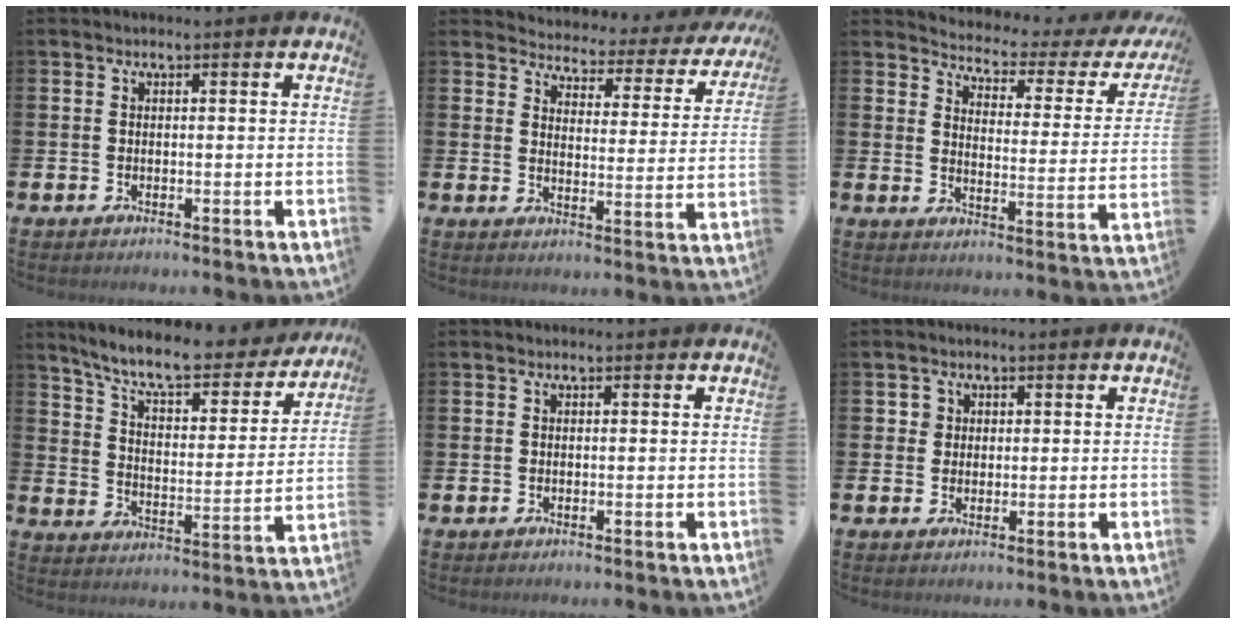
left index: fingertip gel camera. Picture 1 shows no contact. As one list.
[{"total": 2.8, "force": [2.5, 1.2, 0.3], "torque": [-0.029, -0.031, 0.034]}, {"total": 3.2, "force": [2.9, 1.1, 0.8], "torque": [-0.039, -0.029, 0.040]}, {"total": 8.7, "force": [7.8, 1.8, 3.5], "torque": [-0.089, -0.056, 0.129]}, {"total": 0.0}, {"total": 1.9, "force": [0.9, 1.6, 0.1], "torque": [0.010, 0.002, 0.013]}]